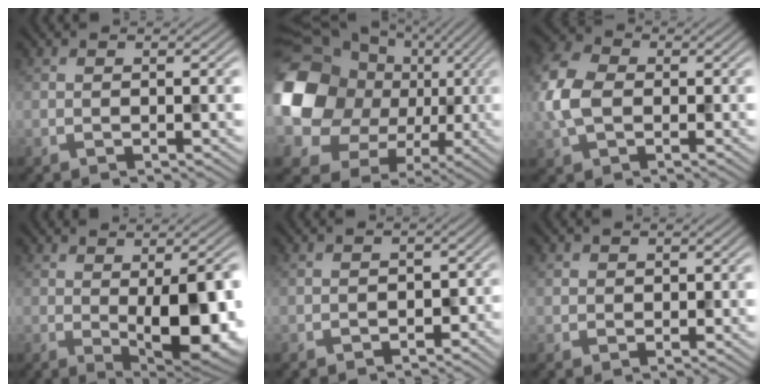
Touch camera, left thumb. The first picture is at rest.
{"total": 19.6, "force": [1.8, 17.4, 8.8], "torque": [-0.232, -0.023, 0.033]}
{"total": 7.2, "force": [-0.3, 5.3, 4.9], "torque": [-0.146, 0.003, -0.012]}
{"total": 12.7, "force": [-1.3, 5.1, 11.6], "torque": [-0.132, -0.004, -0.010]}
{"total": 2.2, "force": [-1.7, 1.4, -0.1], "torque": [0.008, -0.007, -0.024]}
{"total": 1.4, "force": [0.4, 1.1, -0.7], "torque": [0.011, -0.008, 0.011]}